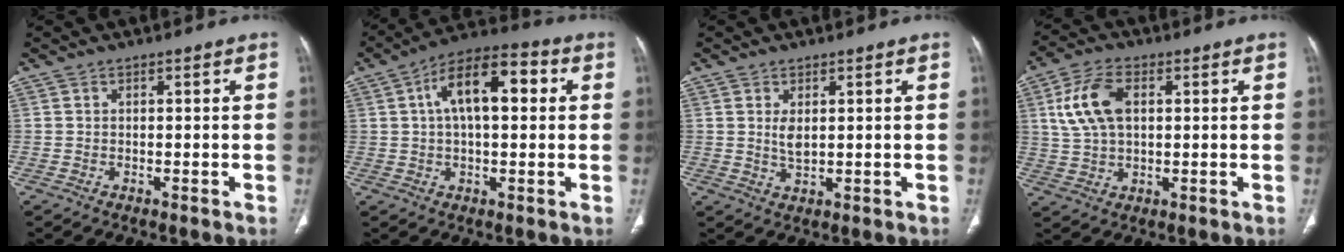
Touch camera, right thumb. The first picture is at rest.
{"total": 13.2, "force": [2.9, 6.4, 11.2], "torque": [-0.175, 0.029, 0.041]}
{"total": 4.2, "force": [0.9, 2.0, 3.6], "torque": [-0.068, -0.013, 0.027]}
{"total": 10.2, "force": [2.5, 6.0, 7.8], "torque": [-0.159, 0.009, 0.049]}